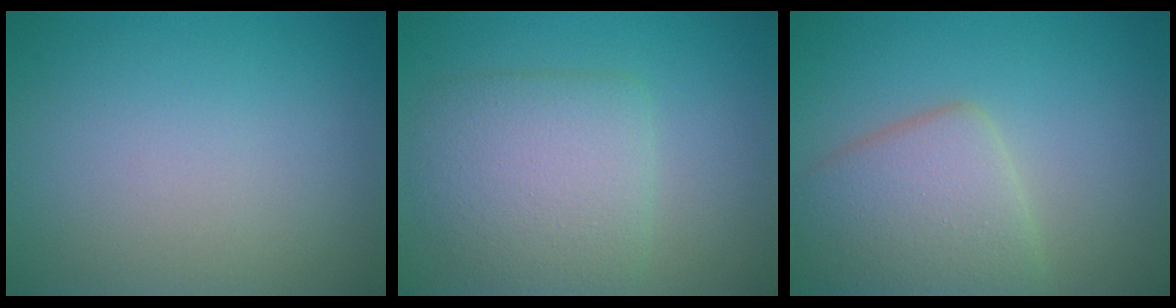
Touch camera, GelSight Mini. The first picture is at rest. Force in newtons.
{"total": 5.3, "press": 5.3, "slide": 0.2}
{"total": 5.2, "press": 5.1, "slide": 0.3}